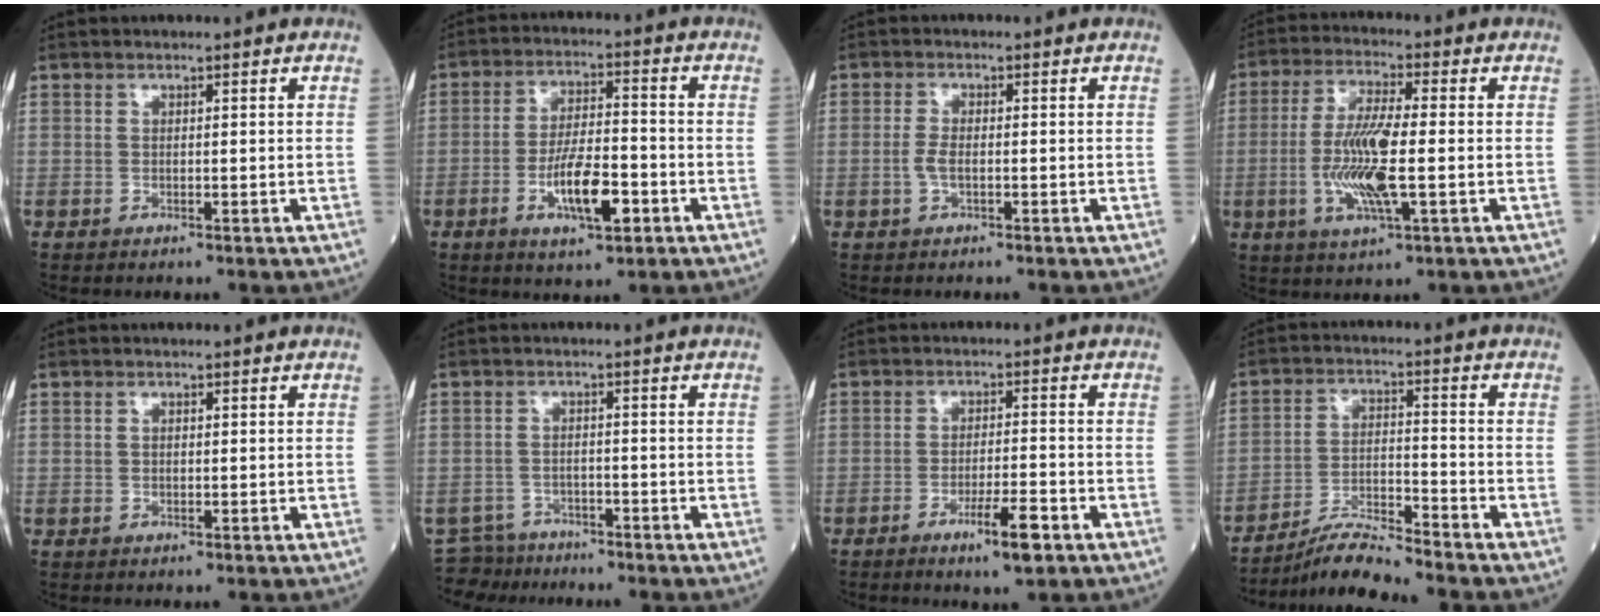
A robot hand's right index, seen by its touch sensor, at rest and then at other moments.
{"total": 9.3, "force": [-3.5, 2.4, 8.3], "torque": [-0.156, -0.001, -0.059]}
{"total": 2.0, "force": [-0.7, 0.7, 1.8], "torque": [-0.041, 0.001, -0.015]}
{"total": 10.6, "force": [-1.7, 1.3, 10.4], "torque": [-0.212, -0.009, -0.035]}
{"total": 0.6, "force": [0.1, 0.4, 0.4], "torque": [-0.009, 0.002, 0.002]}
{"total": 4.5, "force": [-3.9, 1.7, -1.3], "torque": [0.021, 0.003, -0.070]}
{"total": 5.5, "force": [-3.1, 0.4, 4.6], "torque": [-0.076, -0.004, -0.052]}
{"total": 7.2, "force": [-6.9, -1.0, 2.0], "torque": [-0.042, -0.011, -0.125]}